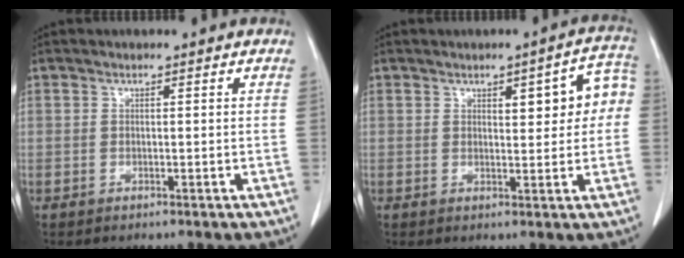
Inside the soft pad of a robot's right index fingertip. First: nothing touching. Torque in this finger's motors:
{"motor_torque": [0.39, 0.12, 0.04, 0.02]}